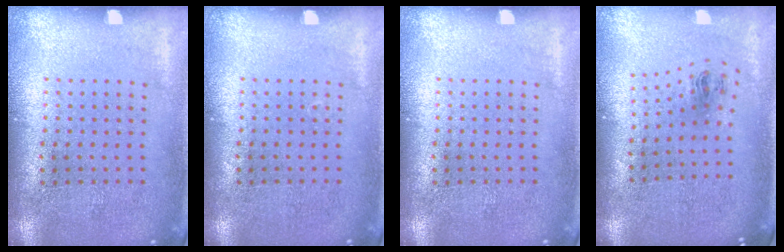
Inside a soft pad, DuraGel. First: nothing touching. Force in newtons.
{"total": 0.0}
{"total": 0.0}
{"total": 1.0, "press": 0.4, "slide": 0.9}